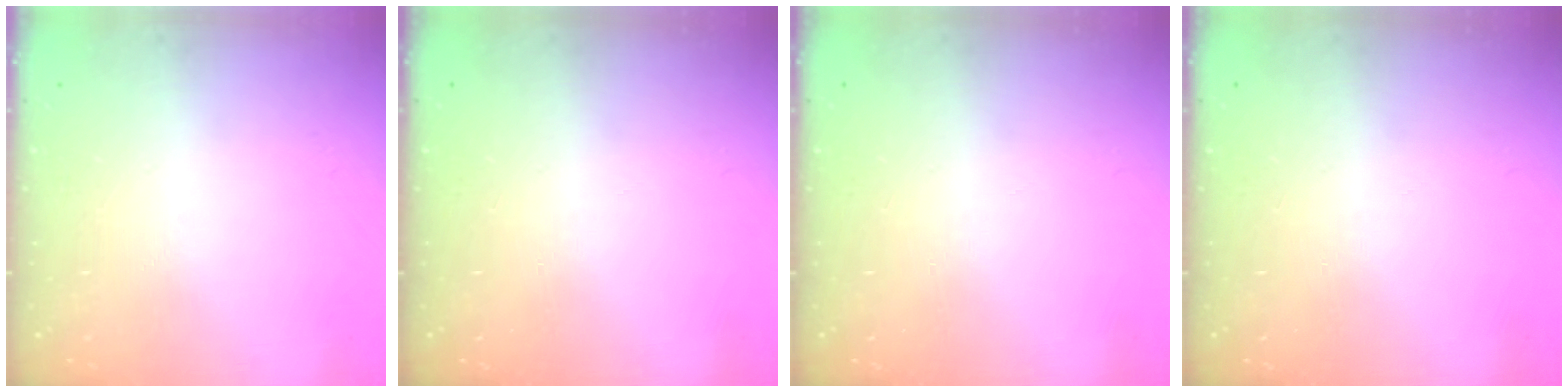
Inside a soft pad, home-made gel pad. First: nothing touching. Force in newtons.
{"total": 0.0}
{"total": 0.0}
{"total": 0.0}